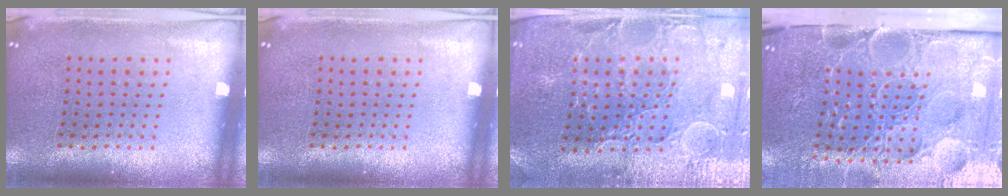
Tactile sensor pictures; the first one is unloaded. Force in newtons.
{"total": 0.0}
{"total": 1.6, "press": 1.5, "slide": 0.5}
{"total": 5.2, "press": 4.2, "slide": 3.0}